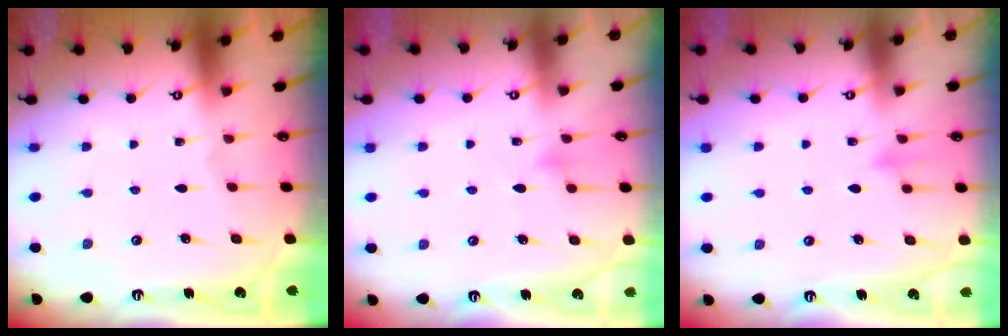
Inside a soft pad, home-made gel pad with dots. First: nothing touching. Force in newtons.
{"total": 7.9, "press": 7.9, "slide": 0.4}
{"total": 7.9, "press": 7.8, "slide": 1.4}